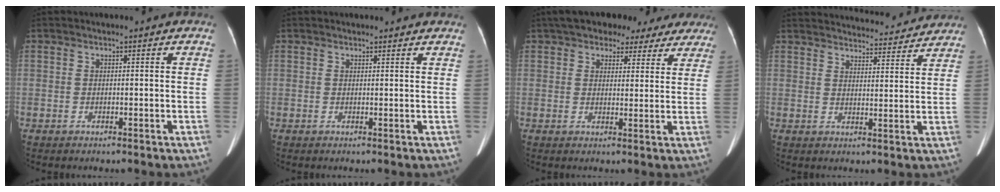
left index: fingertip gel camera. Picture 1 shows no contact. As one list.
[{"total": 3.8, "force": [3.6, 0.7, 1.1], "torque": [-0.011, 0.005, 0.034]}, {"total": 14.2, "force": [11.6, 6.2, 5.3], "torque": [-0.049, 0.026, 0.136]}, {"total": 19.2, "force": [18.5, 3.1, 4.2], "torque": [-0.052, -0.006, 0.232]}]